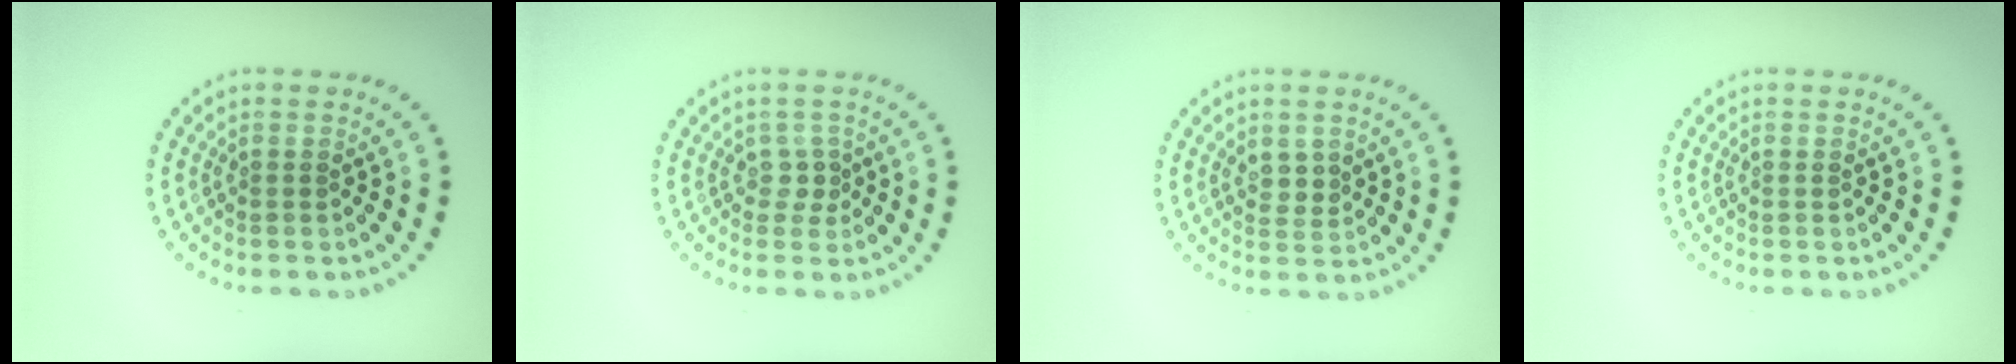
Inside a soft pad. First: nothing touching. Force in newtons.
{"total": 1.2, "press": 1.0, "slide": 0.7}
{"total": 1.5, "press": 1.3, "slide": 0.8}
{"total": 0.0}